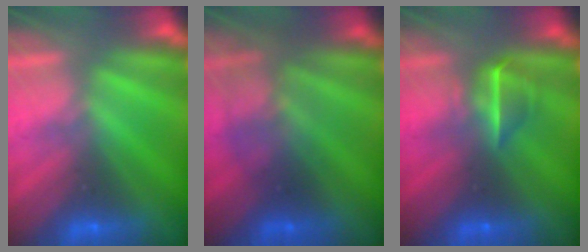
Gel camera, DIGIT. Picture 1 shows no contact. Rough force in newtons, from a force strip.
{"total": 2.3}
{"total": 3.2}